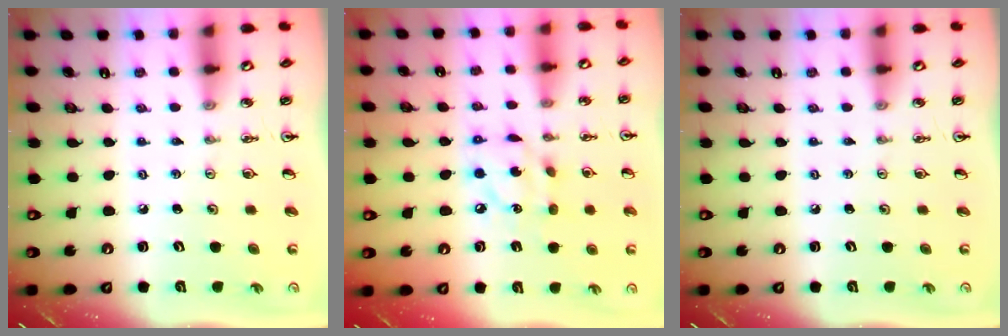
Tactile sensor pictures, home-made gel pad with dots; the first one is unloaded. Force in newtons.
{"total": 9.8, "press": 9.8, "slide": 0.6}
{"total": 0.0}